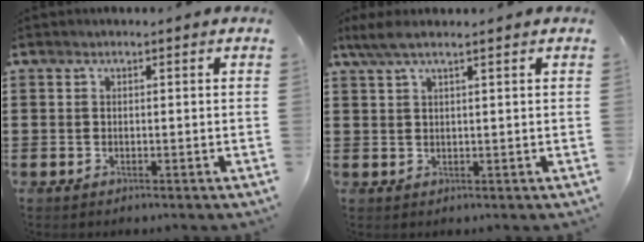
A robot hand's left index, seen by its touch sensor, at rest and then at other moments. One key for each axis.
{"total": 3.0, "fx": 1.8, "fy": 0.3, "fz": 2.4, "tx": -0.049, "ty": 0.001, "tz": 0.033}